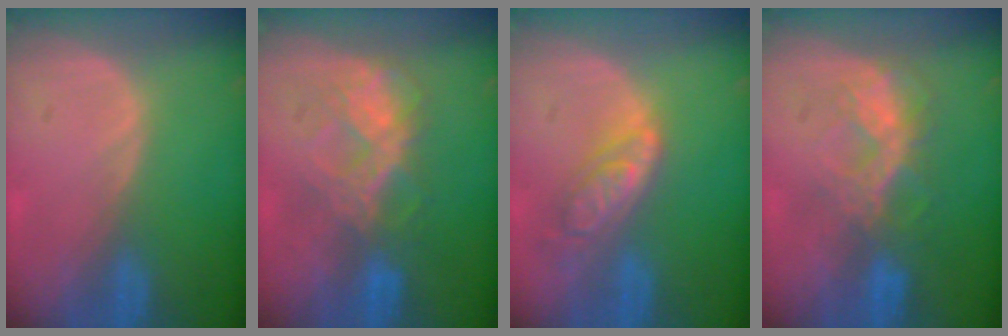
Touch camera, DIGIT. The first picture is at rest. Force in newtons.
{"total": 7.1, "press": 6.9, "slide": 1.7}
{"total": 6.3, "press": 5.5, "slide": 3.0}
{"total": 6.5, "press": 6.5, "slide": 0.3}